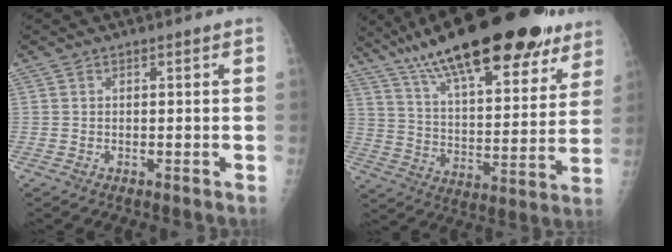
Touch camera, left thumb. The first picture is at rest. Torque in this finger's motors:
{"motor_torque": [1.89, -0.01, 1.75, -1.02, 0.30]}